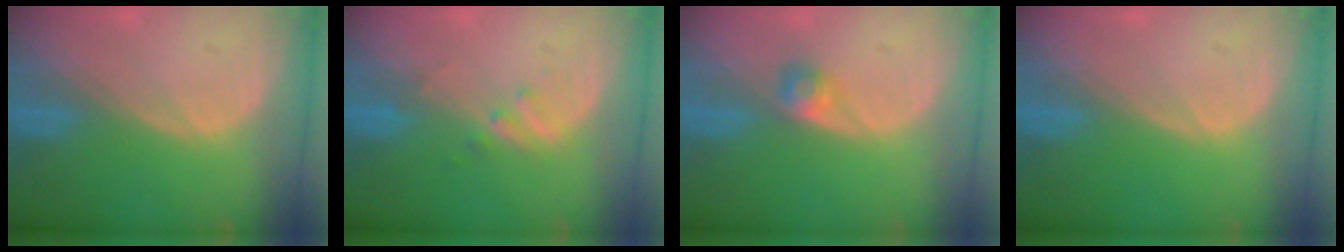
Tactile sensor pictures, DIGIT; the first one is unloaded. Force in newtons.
{"total": 1.9, "press": 1.9, "slide": 0.3}
{"total": 2.5, "press": 2.3, "slide": 1.0}
{"total": 0.0}